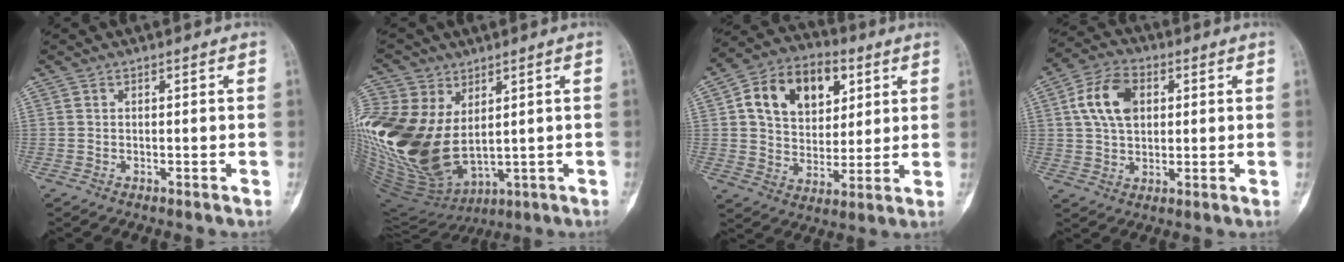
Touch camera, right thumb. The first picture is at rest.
{"total": 24.2, "force": [3.5, 16.0, 17.9], "torque": [-0.407, -0.025, 0.089]}
{"total": 16.4, "force": [5.6, 11.6, 10.2], "torque": [-0.130, -0.004, 0.094]}
{"total": 10.3, "force": [2.5, 6.9, 7.2], "torque": [-0.121, 0.008, 0.040]}